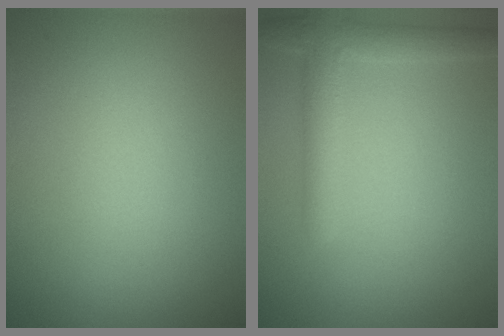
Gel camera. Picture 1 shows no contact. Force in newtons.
{"total": 3.4, "press": 3.4, "slide": 0.2}